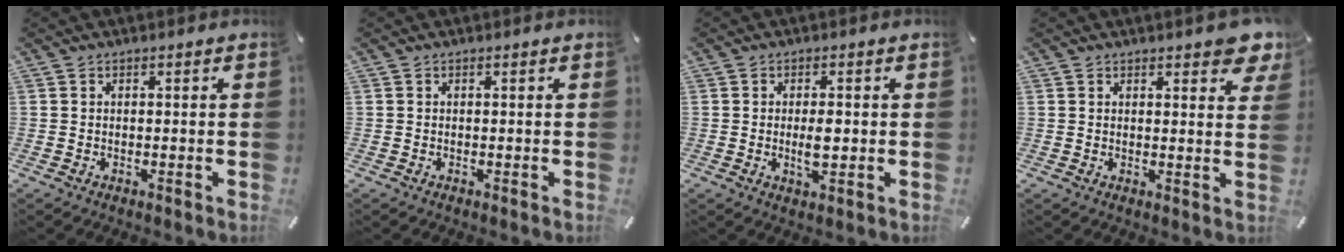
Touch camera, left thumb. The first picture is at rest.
{"total": 0.0}
{"total": 4.2, "force": [-0.2, 1.8, 3.8], "torque": [-0.077, -0.009, -0.009]}
{"total": 5.4, "force": [4.1, 1.6, 3.1], "torque": [-0.032, -0.028, 0.066]}